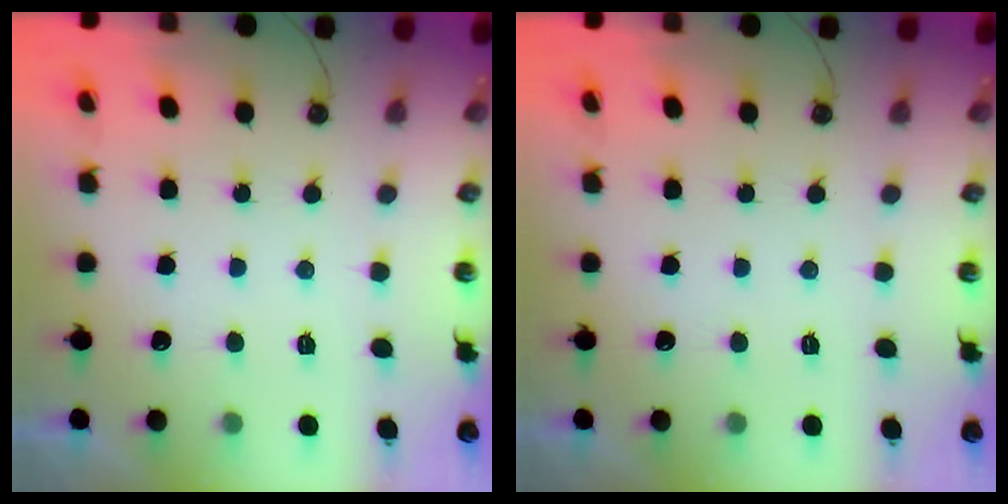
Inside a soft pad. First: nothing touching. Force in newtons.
{"total": 0.0}